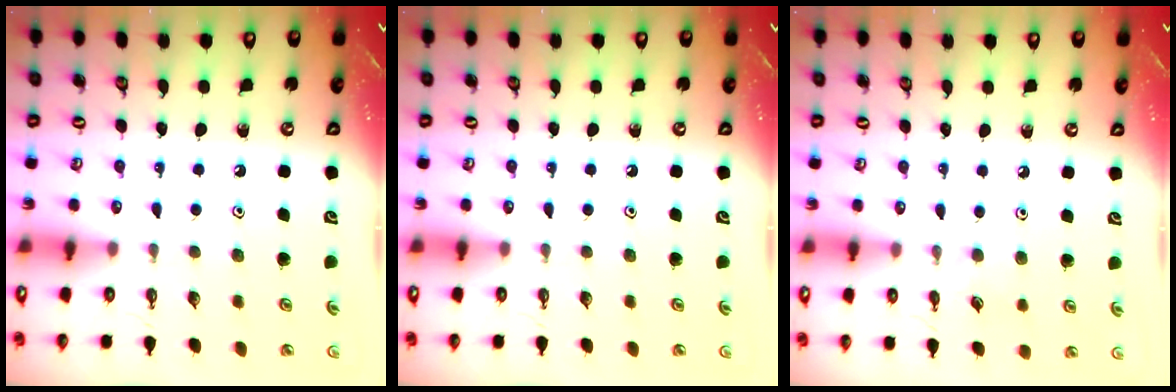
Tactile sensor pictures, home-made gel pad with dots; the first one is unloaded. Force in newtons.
{"total": 0.0}
{"total": 4.7, "press": 4.6, "slide": 0.7}